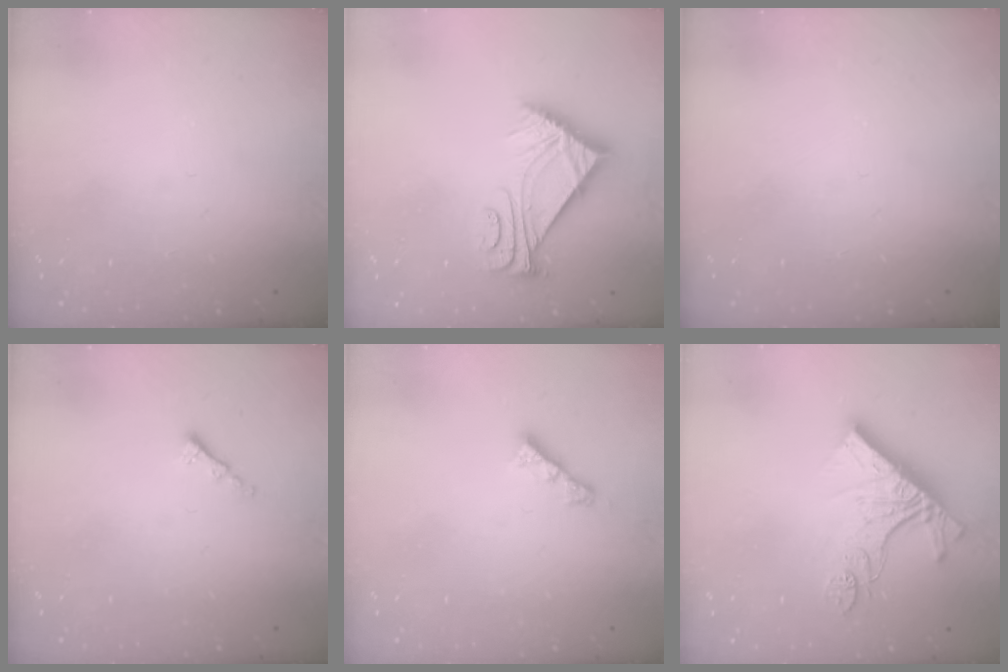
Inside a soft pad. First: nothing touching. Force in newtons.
{"total": 9.8, "press": 9.7, "slide": 0.9}
{"total": 0.0}
{"total": 0.8, "press": 0.8, "slide": 0.2}
{"total": 3.4, "press": 3.3, "slide": 0.4}
{"total": 14.3, "press": 14.3, "slide": 1.5}